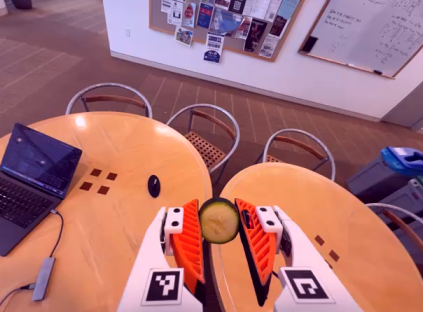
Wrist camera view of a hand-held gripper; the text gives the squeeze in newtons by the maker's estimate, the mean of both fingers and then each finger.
{"total": 9.6, "left": 9.5, "right": 9.7}